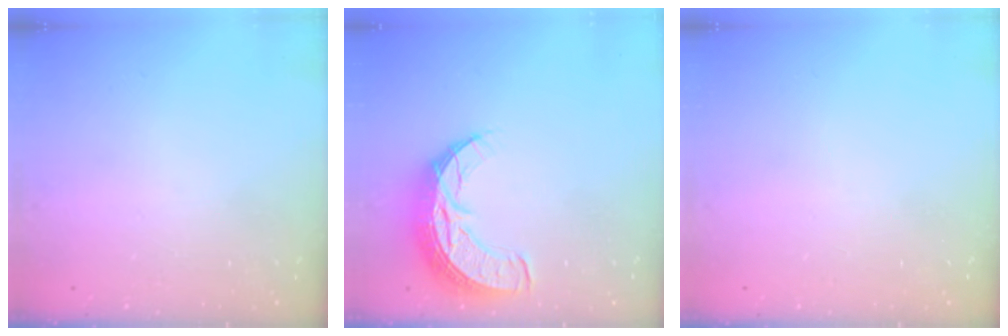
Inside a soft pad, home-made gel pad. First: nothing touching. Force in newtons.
{"total": 11.5, "press": 11.5, "slide": 0.9}
{"total": 0.0}